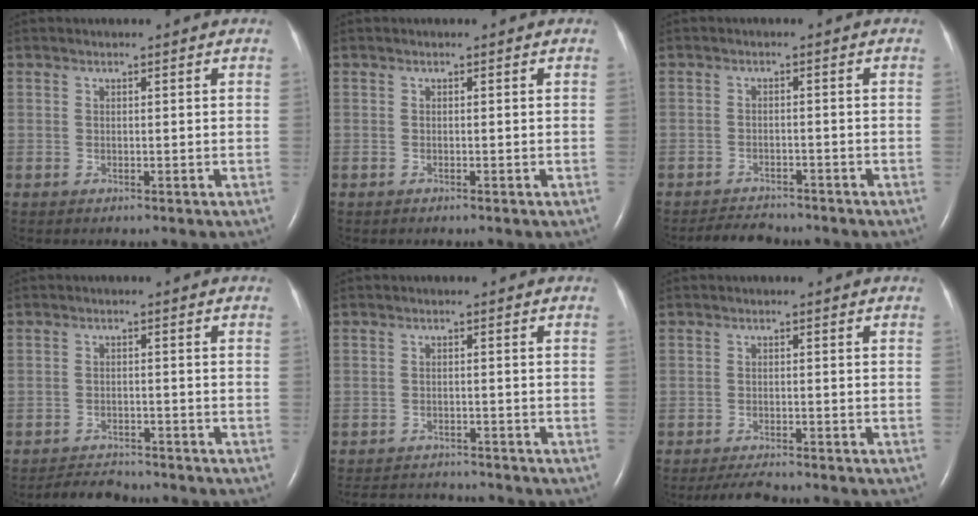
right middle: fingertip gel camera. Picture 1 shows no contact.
{"total": 0.0}
{"total": 4.4, "force": [-4.2, 1.0, 0.6], "torque": [-0.016, -0.011, -0.067]}
{"total": 4.3, "force": [-4.2, 0.7, 0.2], "torque": [-0.009, -0.012, -0.070]}
{"total": 8.1, "force": [-7.9, 1.2, 1.3], "torque": [-0.029, 0.004, -0.115]}
{"total": 3.8, "force": [-3.5, 0.3, 1.5], "torque": [-0.031, -0.014, -0.058]}